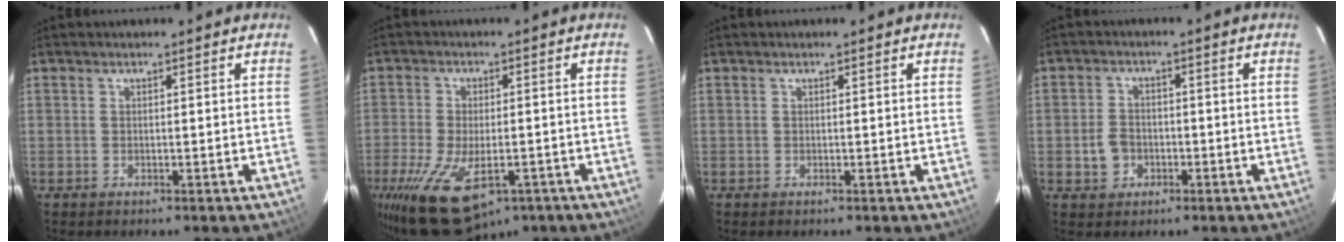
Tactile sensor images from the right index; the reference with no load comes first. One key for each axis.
{"total": 15.4, "fx": -8.6, "fy": 7.3, "fz": 10.5, "tx": -0.227, "ty": -0.043, "tz": -0.133}
{"total": 0.0}
{"total": 4.3, "fx": -1.3, "fy": 3.8, "fz": 1.6, "tx": -0.037, "ty": 0.013, "tz": -0.014}